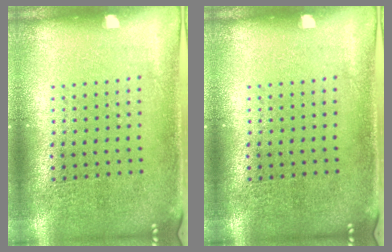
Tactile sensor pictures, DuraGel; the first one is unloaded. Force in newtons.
{"total": 0.0}